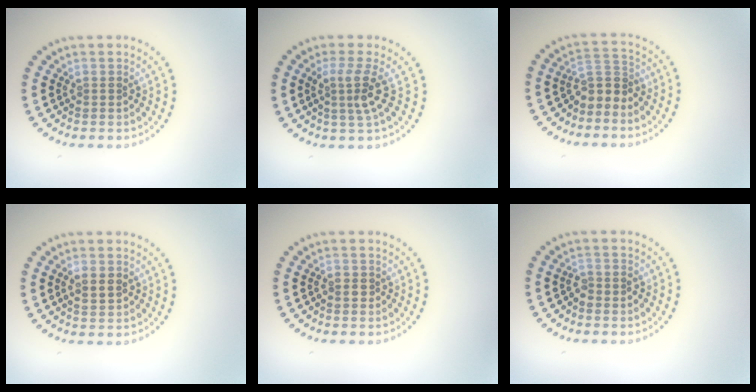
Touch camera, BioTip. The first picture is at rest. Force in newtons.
{"total": 2.7, "press": 2.0, "slide": 1.8}
{"total": 2.6, "press": 2.0, "slide": 1.8}
{"total": 1.3, "press": 1.3, "slide": 0.3}
{"total": 0.6, "press": 0.6, "slide": 0.3}
{"total": 1.1, "press": 0.9, "slide": 0.5}